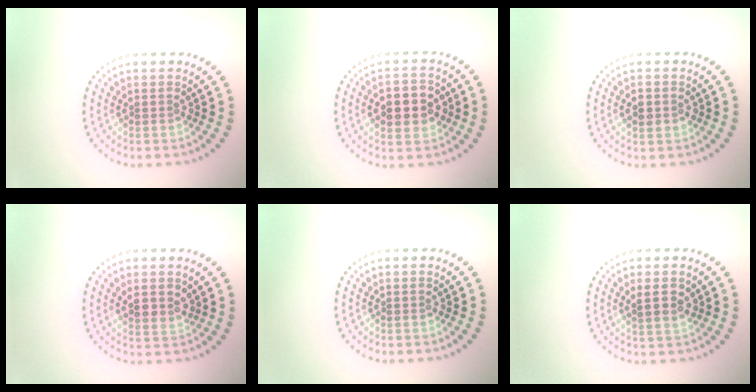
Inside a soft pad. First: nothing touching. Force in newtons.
{"total": 4.7, "press": 4.7, "slide": 0.3}
{"total": 1.6, "press": 1.6, "slide": 0.2}
{"total": 2.1, "press": 1.9, "slide": 0.9}
{"total": 0.0}
{"total": 2.3, "press": 2.2, "slide": 0.7}